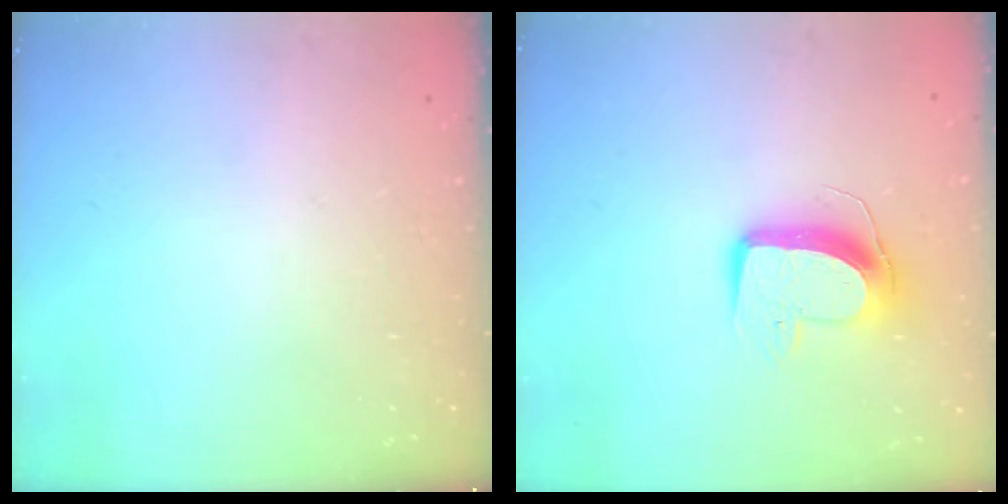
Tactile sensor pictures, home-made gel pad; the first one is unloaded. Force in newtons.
{"total": 12.1, "press": 12.1, "slide": 1.0}